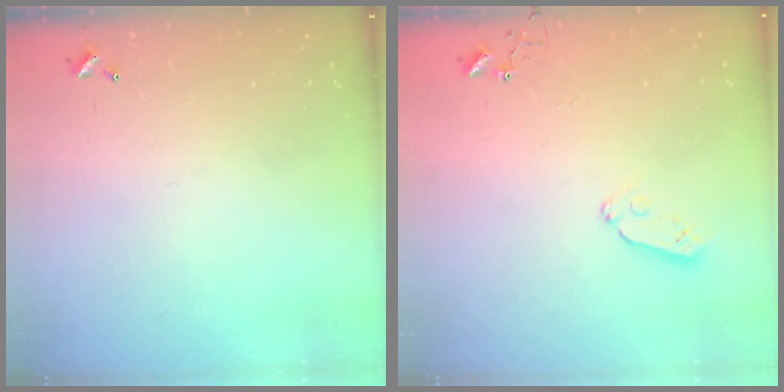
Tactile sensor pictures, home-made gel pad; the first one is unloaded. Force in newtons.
{"total": 4.7, "press": 4.6, "slide": 0.9}